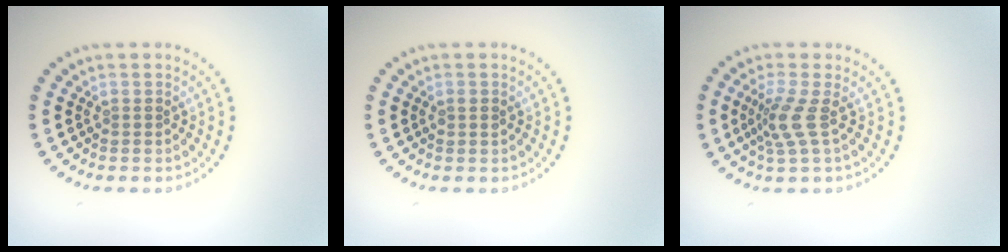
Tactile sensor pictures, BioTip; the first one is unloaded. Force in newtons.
{"total": 1.0, "press": 1.0, "slide": 0.1}
{"total": 2.7, "press": 1.9, "slide": 1.9}